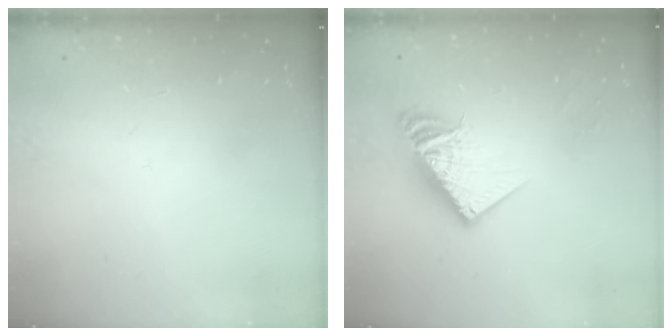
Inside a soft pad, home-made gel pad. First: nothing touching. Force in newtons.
{"total": 13.1, "press": 13.0, "slide": 1.1}